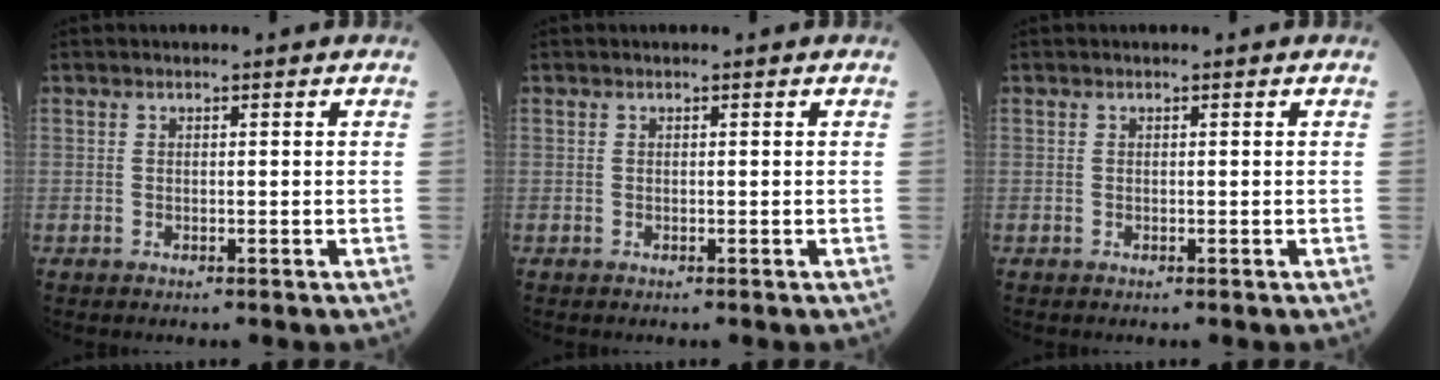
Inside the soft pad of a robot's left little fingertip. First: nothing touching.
{"total": 0.0}
{"total": 0.0}